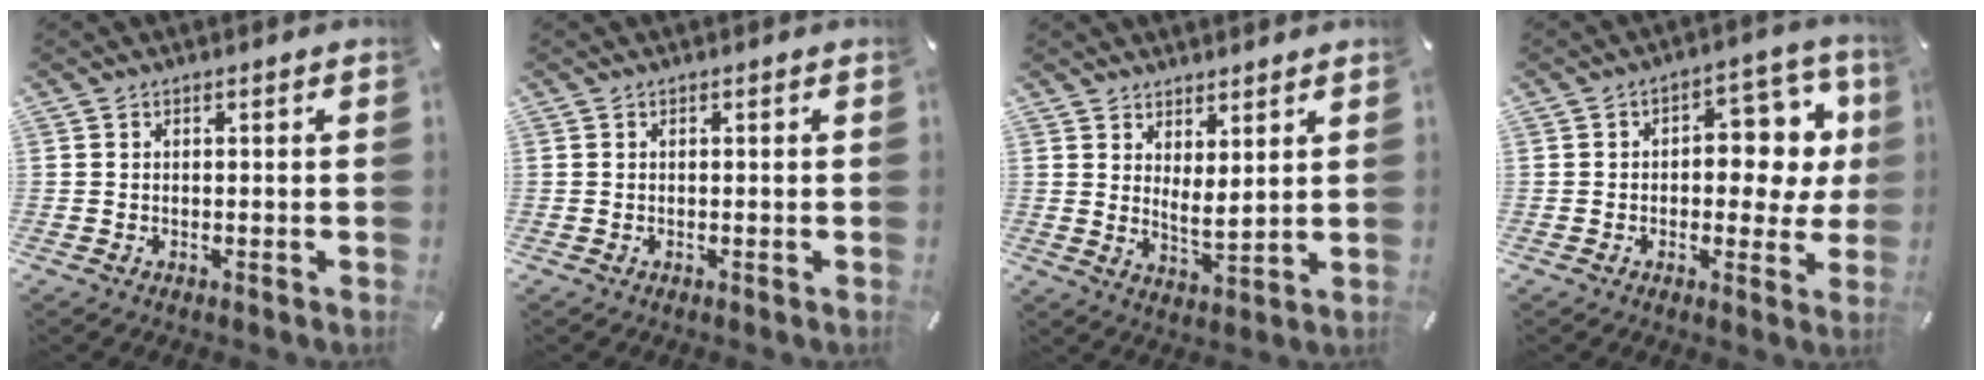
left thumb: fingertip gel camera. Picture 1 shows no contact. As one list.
[{"total": 0.0}, {"total": 4.2, "force": [4.0, 0.7, 0.9], "torque": [-0.023, -0.027, 0.074]}, {"total": 11.7, "force": [2.2, 7.1, 9.0], "torque": [-0.101, -0.023, 0.035]}]